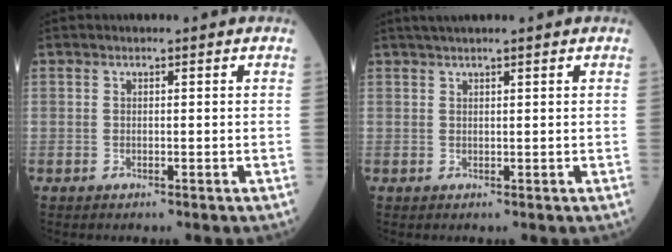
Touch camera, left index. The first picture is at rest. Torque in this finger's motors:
{"motor_torque": [0.00, 0.02, -0.01, 0.02]}